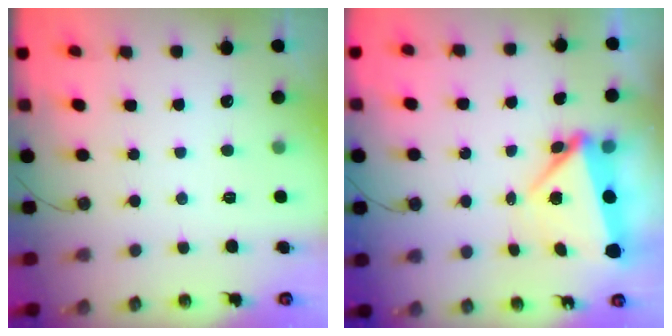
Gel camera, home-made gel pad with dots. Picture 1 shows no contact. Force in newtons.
{"total": 5.9, "press": 5.9, "slide": 0.1}